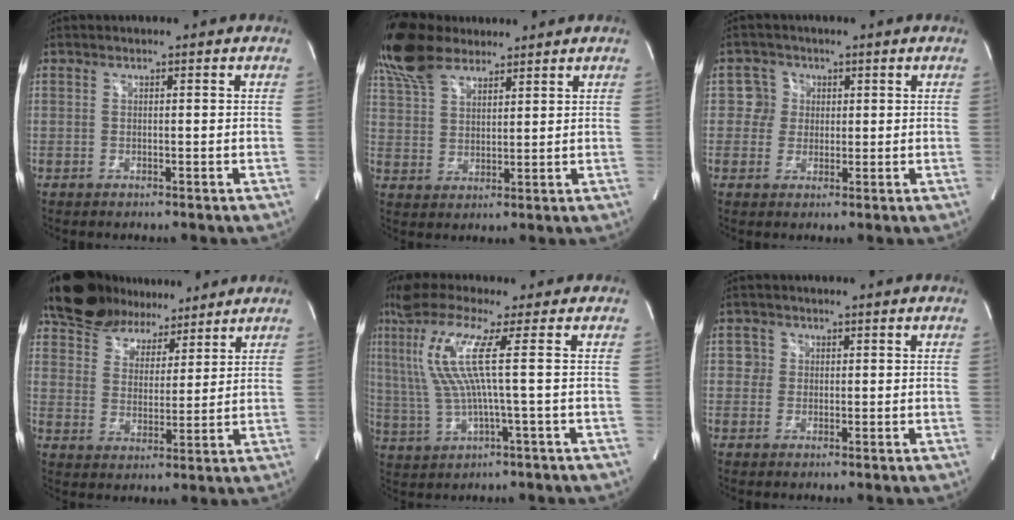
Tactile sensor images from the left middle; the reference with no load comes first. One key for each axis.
{"total": 10.0, "fx": 8.2, "fy": 3.9, "fz": 4.2, "tx": -0.099, "ty": 0.028, "tz": 0.167}
{"total": 3.4, "fx": 0.6, "fy": 3.3, "fz": 0.2, "tx": 0.001, "ty": 0.012, "tz": 0.012}
{"total": 12.2, "fx": 10.3, "fy": 5.5, "fz": 3.6, "tx": -0.060, "ty": 0.024, "tz": 0.176}
{"total": 11.3, "fx": 2.8, "fy": -0.7, "fz": 10.9, "tx": -0.240, "ty": 0.014, "tz": 0.054}
{"total": 1.9, "fx": 0.4, "fy": 1.8, "fz": 0.1, "tx": 0.007, "ty": 0.003, "tz": 0.003}